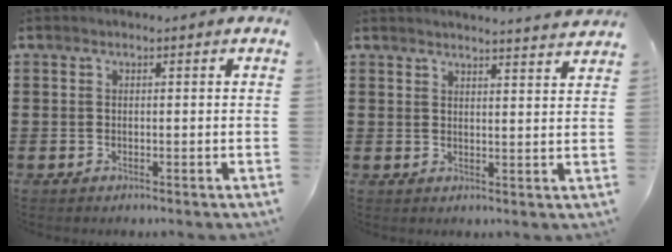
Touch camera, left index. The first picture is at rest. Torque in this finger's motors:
{"motor_torque": [0.28, 0.05, 0.12, 0.03]}